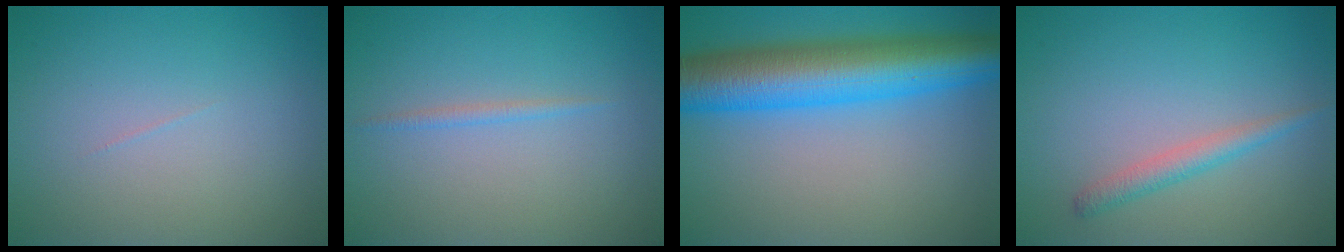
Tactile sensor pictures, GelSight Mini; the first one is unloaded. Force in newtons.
{"total": 0.8, "press": 0.8, "slide": 0.0}
{"total": 10.6, "press": 10.6, "slide": 0.3}
{"total": 1.9, "press": 1.9, "slide": 0.0}